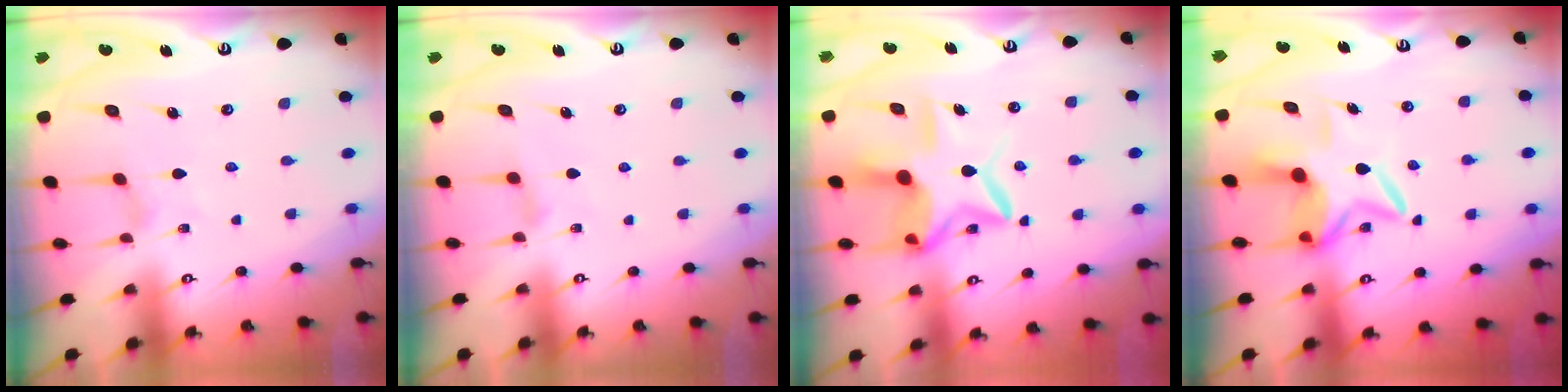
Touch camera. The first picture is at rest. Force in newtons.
{"total": 1.1, "press": 1.1, "slide": 0.3}
{"total": 13.3, "press": 13.2, "slide": 1.7}
{"total": 8.2, "press": 8.1, "slide": 1.3}